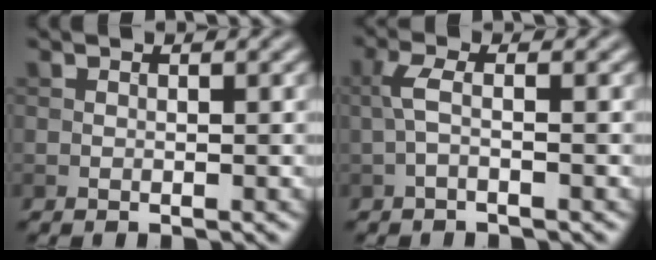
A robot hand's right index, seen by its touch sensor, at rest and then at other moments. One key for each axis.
{"total": 2.0, "fx": -0.5, "fy": 0.5, "fz": 1.9, "tx": -0.046, "ty": 0.006, "tz": -0.014}